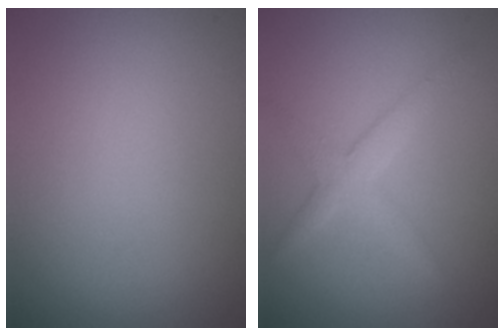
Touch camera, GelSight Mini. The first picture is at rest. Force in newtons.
{"total": 2.5, "press": 2.5, "slide": 0.1}